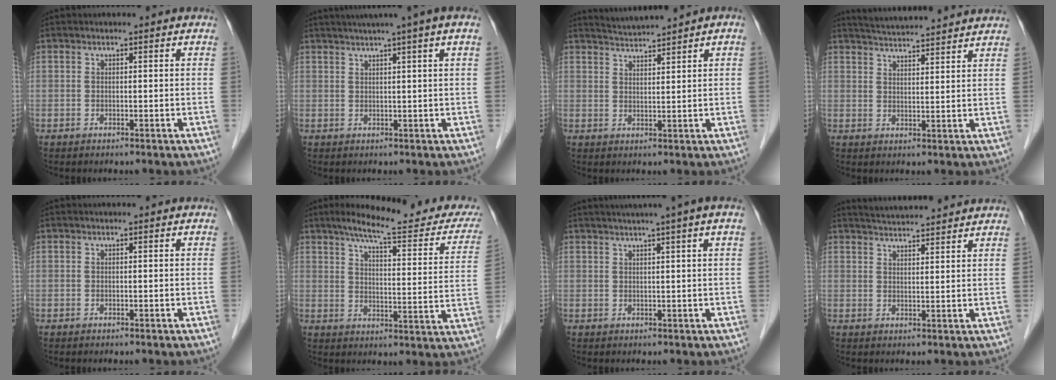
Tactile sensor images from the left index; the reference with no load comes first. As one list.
[{"total": 6.8, "force": [4.6, -1.2, 4.9], "torque": [-0.069, 0.027, 0.061]}, {"total": 3.2, "force": [3.0, -0.8, 0.4], "torque": [-0.012, 0.009, 0.061]}, {"total": 11.1, "force": [10.5, 0.2, 3.6], "torque": [-0.066, 0.026, 0.146]}, {"total": 0.0}, {"total": 20.0, "force": [16.9, 3.3, 10.1], "torque": [-0.123, -0.019, 0.205]}, {"total": 6.5, "force": [4.4, -1.2, 4.6], "torque": [-0.064, 0.025, 0.058]}, {"total": 9.0, "force": [8.6, 0.2, 2.7], "torque": [-0.048, 0.026, 0.119]}]